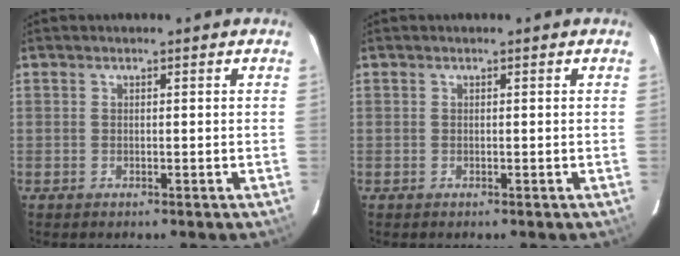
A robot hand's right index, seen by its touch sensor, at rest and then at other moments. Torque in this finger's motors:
{"motor_torque": [-0.01, -0.01, 0.01, 0.01]}